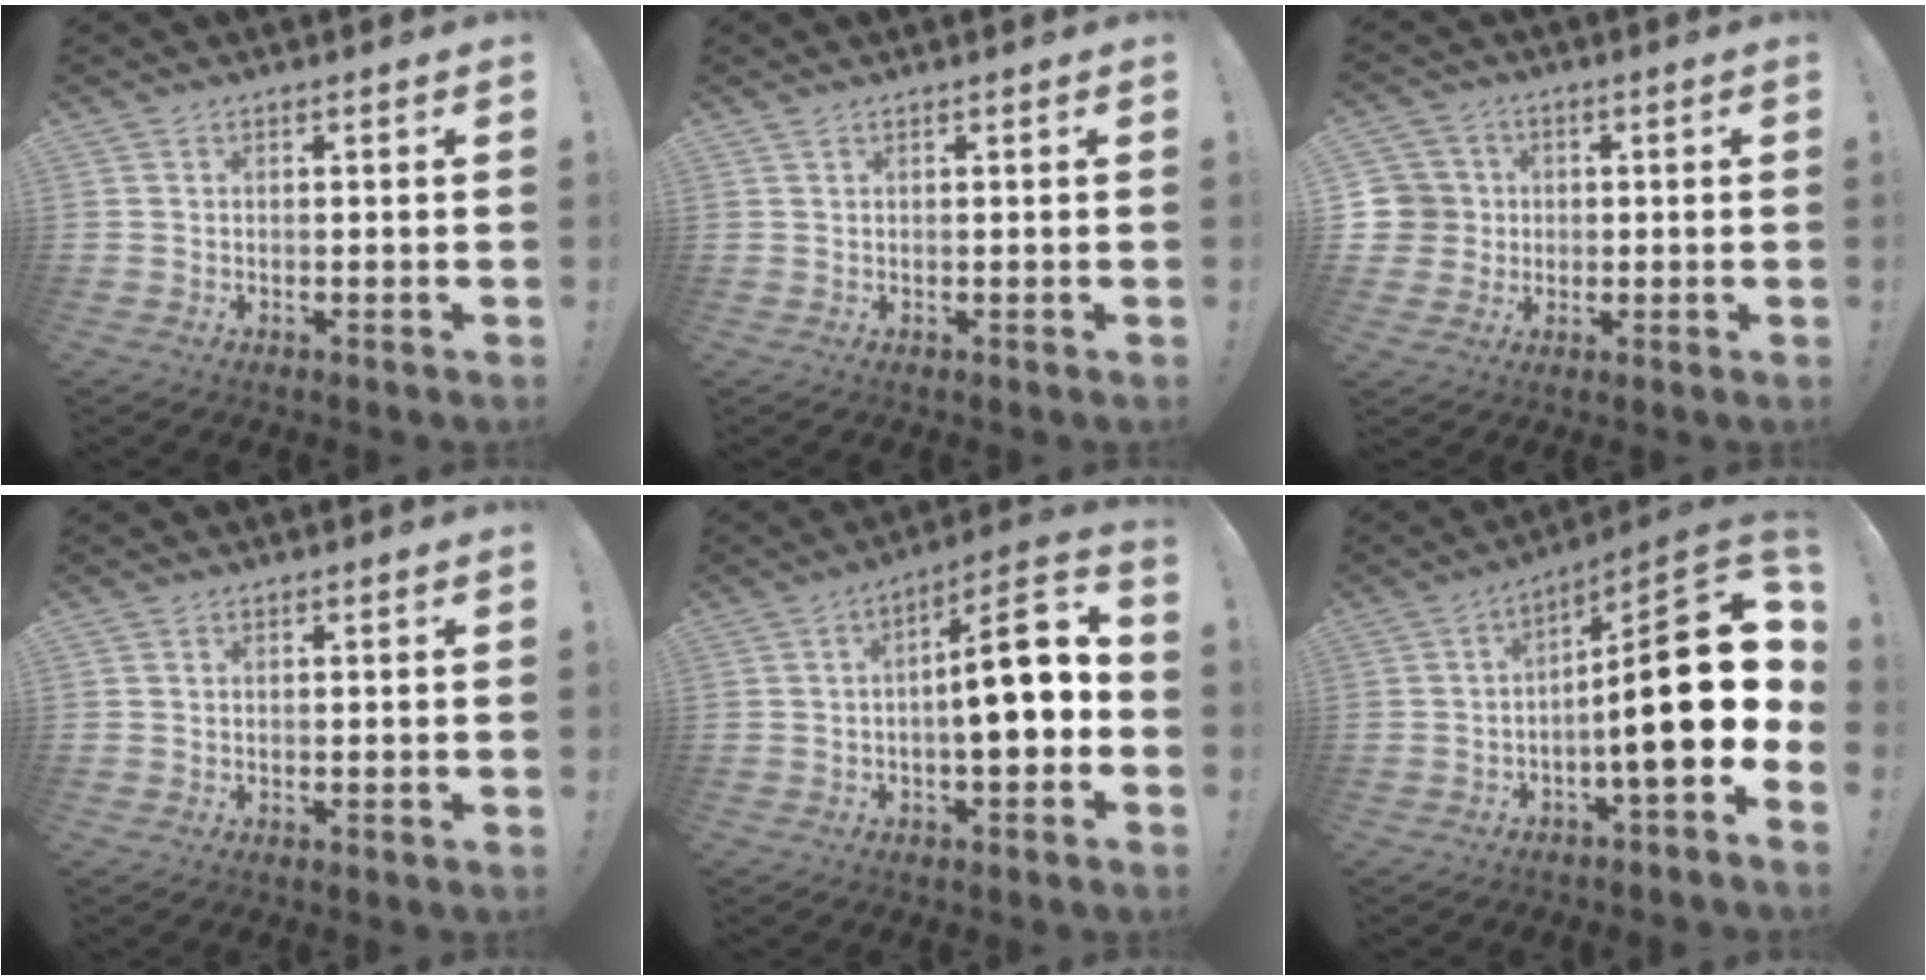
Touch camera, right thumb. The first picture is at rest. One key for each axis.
{"total": 0.6, "fx": 0.5, "fy": 0.0, "fz": 0.4, "tx": -0.008, "ty": 0.000, "tz": 0.009}
{"total": 7.1, "fx": 0.8, "fy": 6.9, "fz": 1.4, "tx": -0.035, "ty": 0.001, "tz": 0.024}
{"total": 0.0}
{"total": 14.2, "fx": -0.5, "fy": 4.5, "fz": 13.5, "tx": -0.184, "ty": 0.005, "tz": -0.013}
{"total": 21.8, "fx": -0.7, "fy": 5.1, "fz": 21.2, "tx": -0.321, "ty": 0.006, "tz": -0.012}